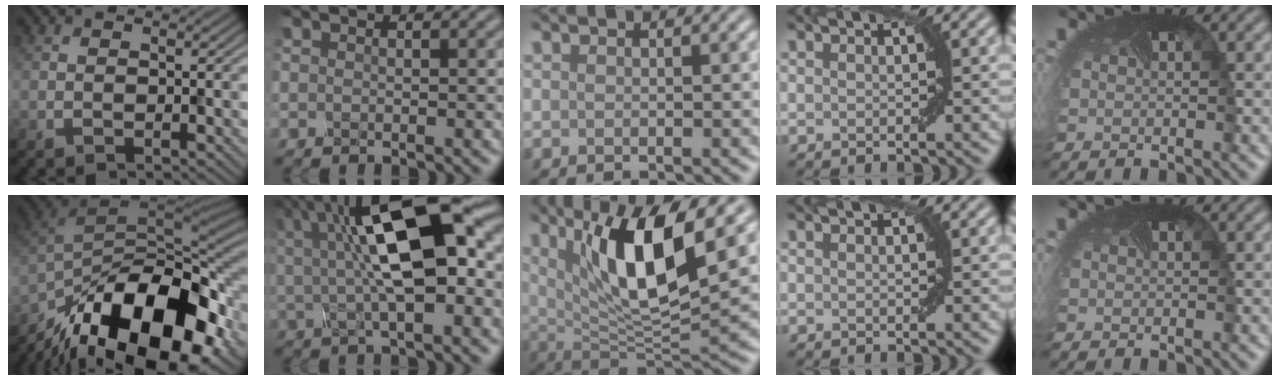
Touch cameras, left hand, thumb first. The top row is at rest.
{"thumb": {"total": 20.1, "force": [-11.9, 8.6, 13.7], "torque": [-0.255, -0.034, -0.190]}, "index": {"total": 12.3, "force": [2.4, 4.1, 11.4], "torque": [-0.181, 0.019, 0.031]}, "middle": {"total": 10.0, "force": [3.3, 2.8, 9.0], "torque": [-0.145, -0.015, 0.062]}}